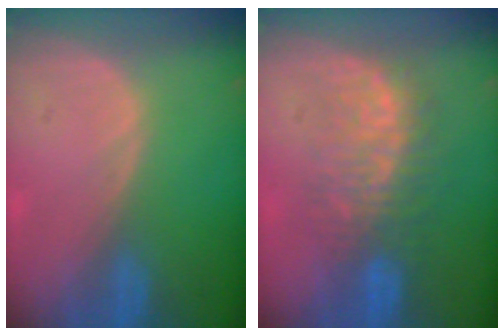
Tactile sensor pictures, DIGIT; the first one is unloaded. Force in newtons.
{"total": 7.8, "press": 7.7, "slide": 1.3}